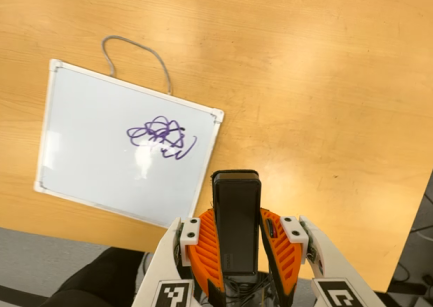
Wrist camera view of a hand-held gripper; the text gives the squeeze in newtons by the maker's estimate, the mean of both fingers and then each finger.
{"total": 4.6, "left": 3.4, "right": 5.8}